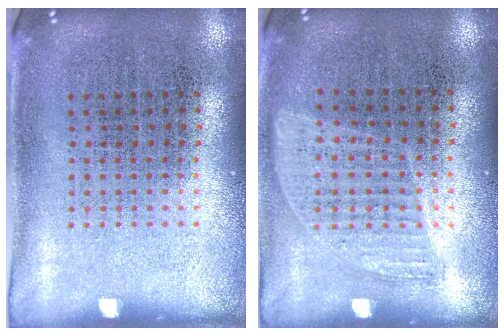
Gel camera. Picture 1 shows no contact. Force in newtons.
{"total": 0.9, "press": 0.8, "slide": 0.4}